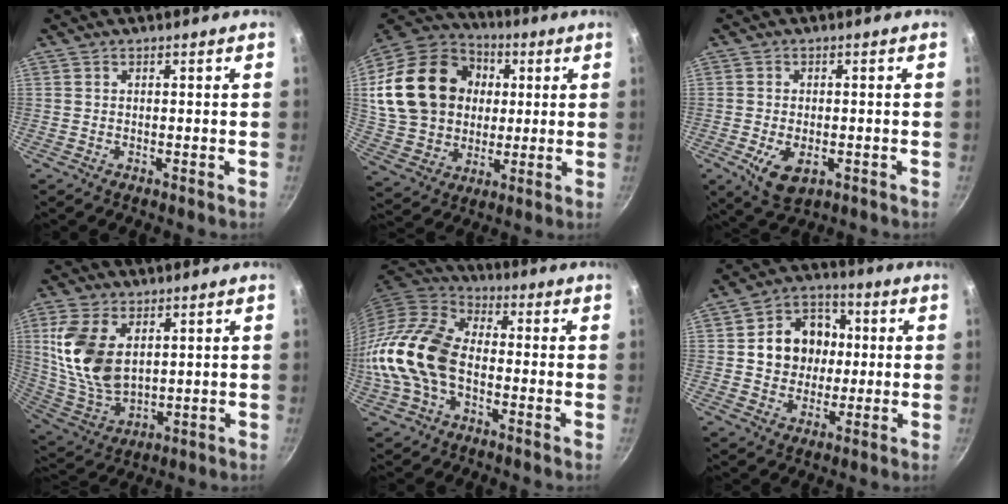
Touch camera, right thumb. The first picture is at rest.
{"total": 24.7, "force": [4.0, 19.5, 14.7], "torque": [-0.247, 0.019, 0.082]}
{"total": 6.6, "force": [-2.1, 3.8, 5.0], "torque": [-0.082, -0.006, -0.027]}
{"total": 15.2, "force": [4.2, 9.3, 11.3], "torque": [-0.212, -0.027, 0.096]}
{"total": 15.7, "force": [-2.6, 10.3, 11.6], "torque": [-0.210, 0.032, -0.066]}
{"total": 12.7, "force": [1.3, 10.9, 6.5], "torque": [-0.064, 0.015, 0.015]}